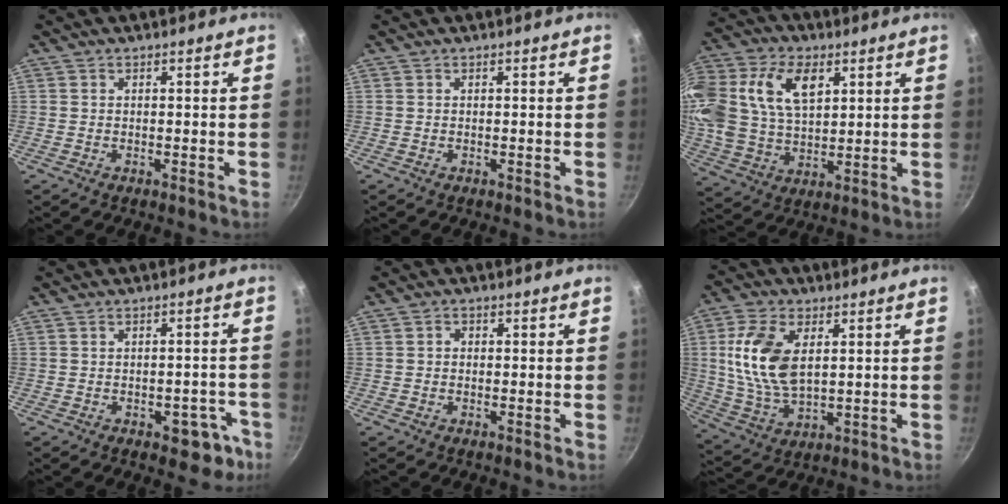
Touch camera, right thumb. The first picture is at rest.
{"total": 0.0}
{"total": 23.3, "force": [8.2, 15.3, 15.5], "torque": [-0.343, 0.023, 0.153]}
{"total": 6.9, "force": [-3.3, 4.2, 4.3], "torque": [-0.007, 0.031, -0.027]}
{"total": 1.3, "force": [-0.1, 1.2, 0.6], "torque": [-0.011, 0.005, -0.003]}
{"total": 13.9, "force": [3.1, 8.0, 11.0], "torque": [-0.209, -0.012, 0.067]}